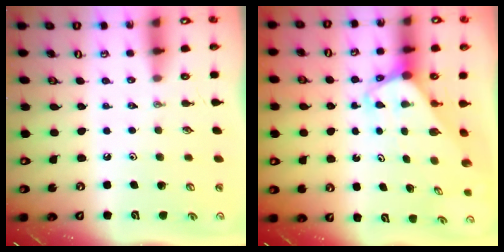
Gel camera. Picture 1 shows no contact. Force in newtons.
{"total": 2.5, "press": 2.5, "slide": 0.1}